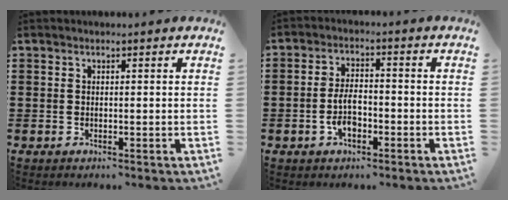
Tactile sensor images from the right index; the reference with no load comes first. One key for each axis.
{"total": 5.0, "fx": -1.6, "fy": 2.2, "fz": 4.2, "tx": -0.096, "ty": -0.003, "tz": -0.034}